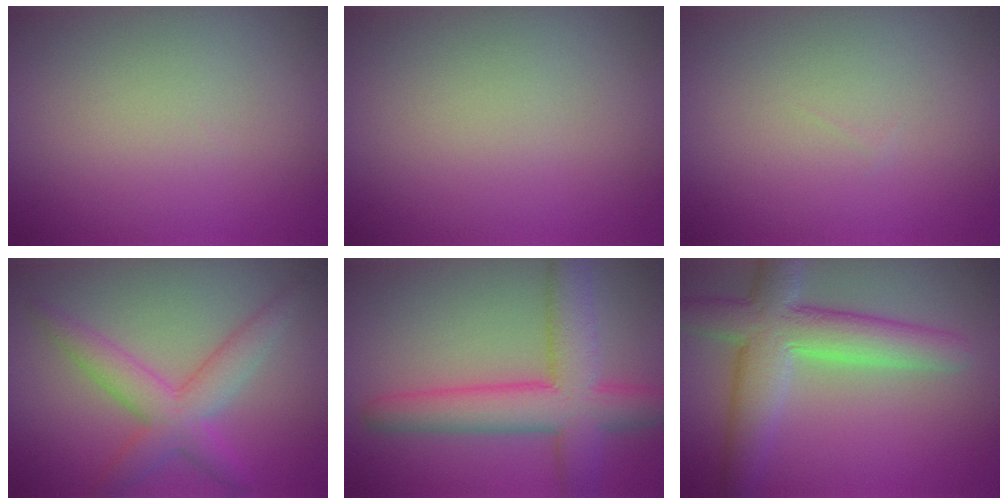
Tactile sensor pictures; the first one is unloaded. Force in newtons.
{"total": 0.0}
{"total": 0.0}
{"total": 4.6, "press": 4.6, "slide": 0.1}
{"total": 7.7, "press": 7.7, "slide": 0.2}
{"total": 6.8, "press": 6.8, "slide": 0.5}